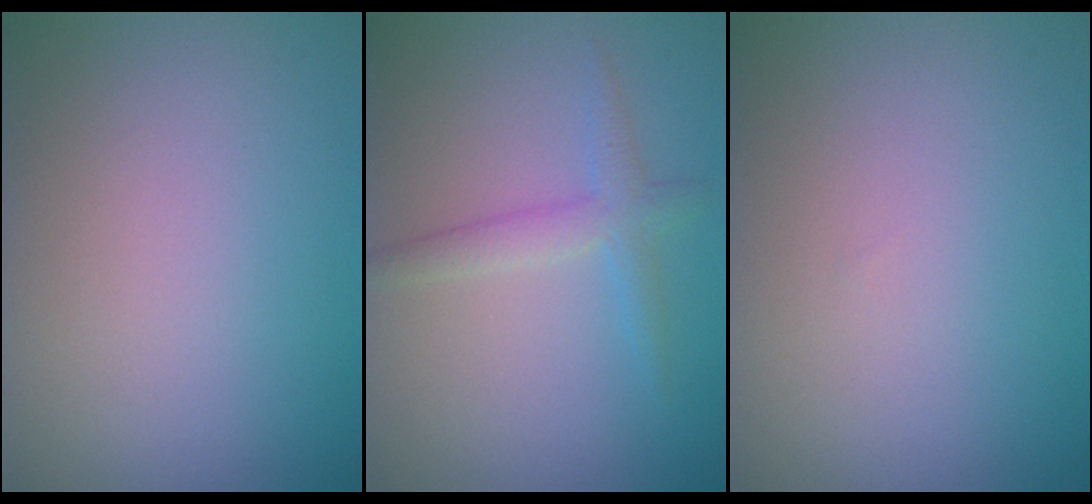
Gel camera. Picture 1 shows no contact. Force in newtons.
{"total": 2.3, "press": 2.3, "slide": 0.1}
{"total": 0.0}